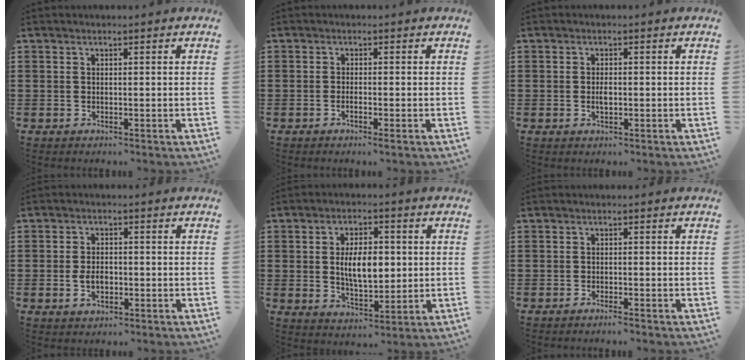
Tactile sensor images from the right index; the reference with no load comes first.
{"total": 1.1, "force": [-0.8, -0.1, 0.9], "torque": [-0.015, -0.005, -0.013]}
{"total": 1.7, "force": [-0.2, 0.8, 1.5], "torque": [-0.029, 0.002, -0.004]}
{"total": 3.2, "force": [-0.7, 2.0, 2.5], "torque": [-0.056, 0.000, -0.015]}
{"total": 7.3, "force": [0.5, 3.7, 6.2], "torque": [-0.114, 0.004, 0.002]}
{"total": 1.1, "force": [-1.0, 0.0, 0.4], "torque": [-0.010, -0.001, -0.019]}